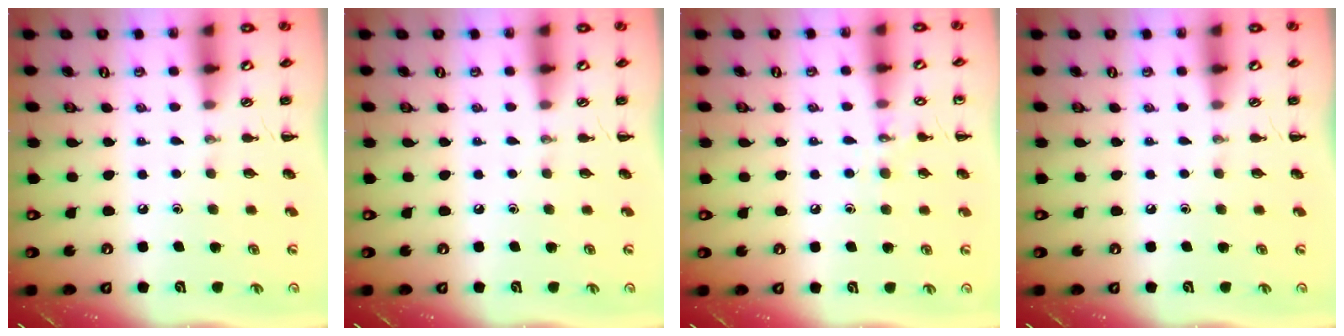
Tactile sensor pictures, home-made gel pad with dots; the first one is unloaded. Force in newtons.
{"total": 0.0}
{"total": 7.0, "press": 6.8, "slide": 1.6}
{"total": 0.0}